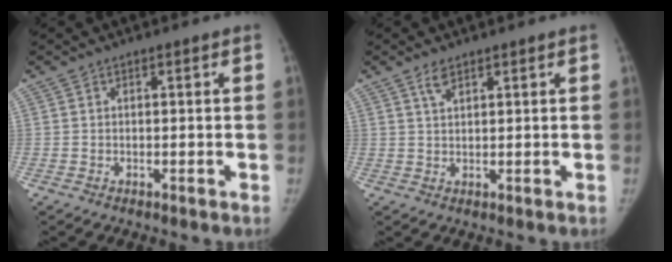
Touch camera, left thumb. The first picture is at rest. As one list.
[{"total": 2.3, "force": [1.6, 0.8, 1.4], "torque": [-0.028, -0.003, 0.036]}]